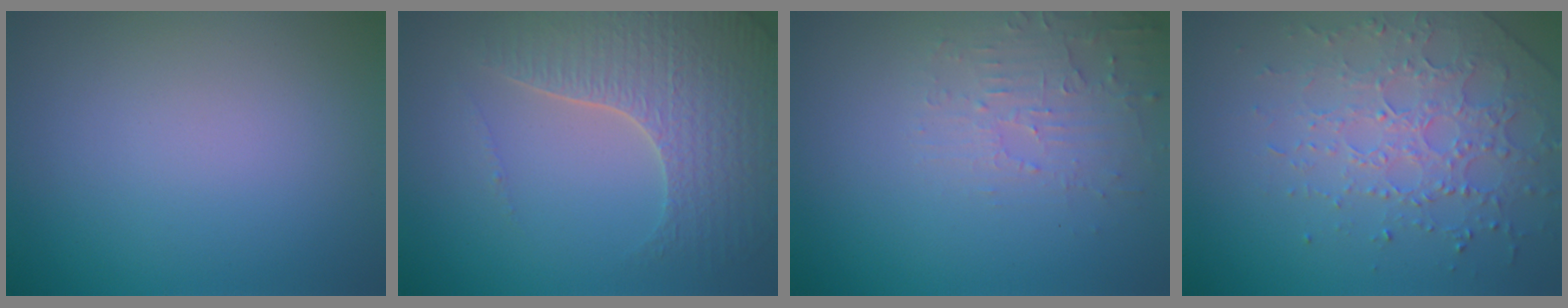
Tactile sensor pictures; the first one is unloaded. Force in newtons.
{"total": 5.0, "press": 4.4, "slide": 2.3}
{"total": 2.8, "press": 2.7, "slide": 0.6}
{"total": 3.7, "press": 3.6, "slide": 1.1}